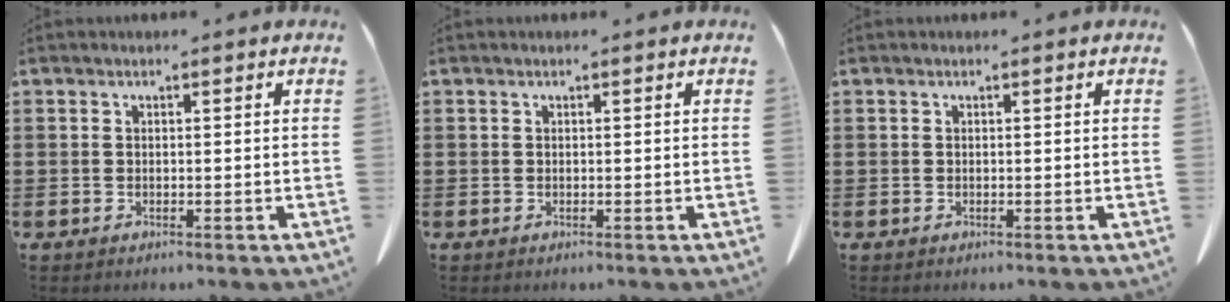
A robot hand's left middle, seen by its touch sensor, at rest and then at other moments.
{"total": 0.0}
{"total": 0.0}